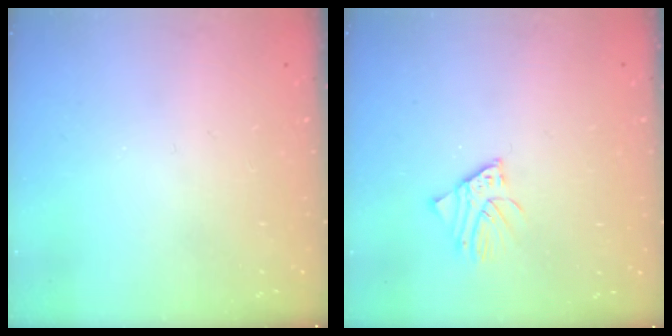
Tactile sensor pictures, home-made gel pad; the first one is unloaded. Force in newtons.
{"total": 2.2, "press": 2.2, "slide": 0.1}